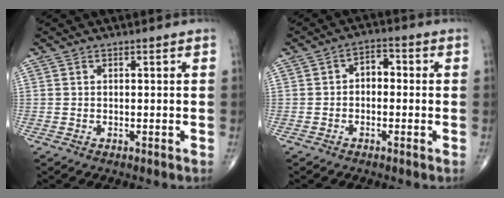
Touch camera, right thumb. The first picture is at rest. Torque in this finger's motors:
{"motor_torque": [-0.11, 0.11, 0.20, -0.06, -0.02]}